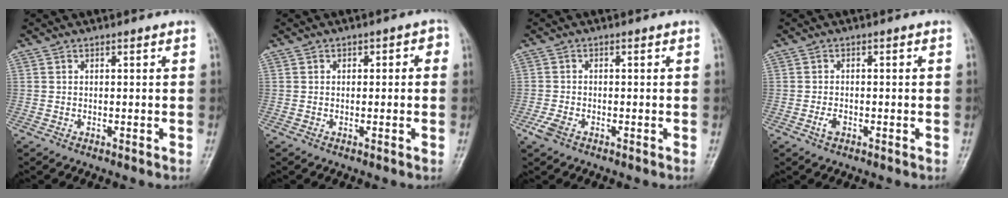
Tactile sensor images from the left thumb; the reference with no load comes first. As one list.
[{"total": 2.4, "force": [0.0, 1.8, 1.6], "torque": [0.001, 0.012, -0.008]}, {"total": 2.5, "force": [-1.5, 1.4, 1.5], "torque": [-0.037, -0.001, -0.030]}, {"total": 2.0, "force": [-1.1, 1.2, 1.2], "torque": [-0.023, 0.007, -0.020]}]